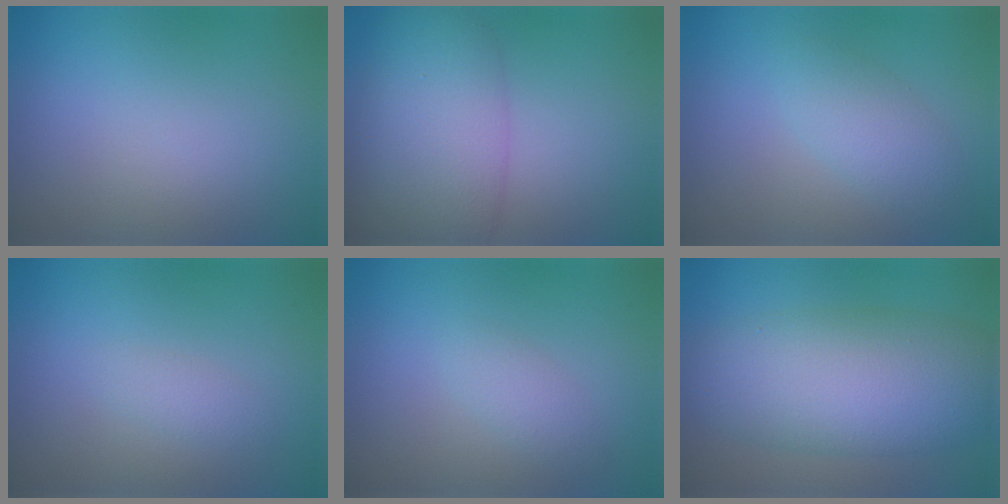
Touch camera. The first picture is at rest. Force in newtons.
{"total": 7.5, "press": 7.5, "slide": 0.4}
{"total": 2.6, "press": 2.6, "slide": 0.2}
{"total": 1.1, "press": 1.1, "slide": 0.0}
{"total": 1.3, "press": 1.3, "slide": 0.0}
{"total": 9.6, "press": 9.6, "slide": 0.1}